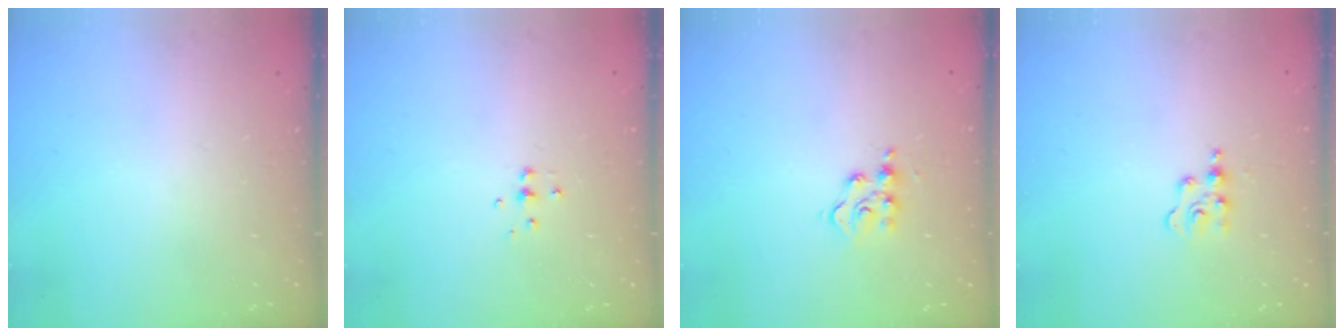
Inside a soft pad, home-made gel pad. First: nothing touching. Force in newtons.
{"total": 3.9, "press": 3.9, "slide": 0.6}
{"total": 5.1, "press": 5.1, "slide": 0.4}
{"total": 3.1, "press": 3.1, "slide": 0.5}